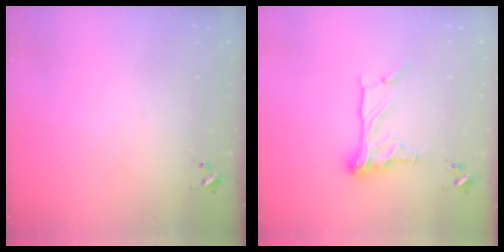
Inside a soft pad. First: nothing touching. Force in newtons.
{"total": 13.2, "press": 13.2, "slide": 1.4}